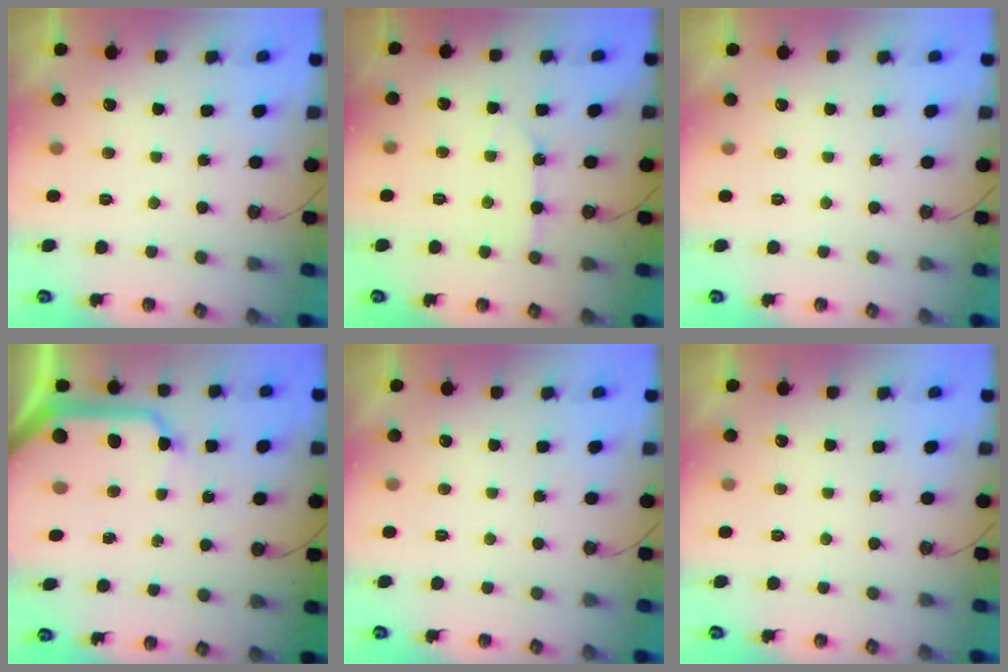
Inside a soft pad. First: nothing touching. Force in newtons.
{"total": 6.9, "press": 6.9, "slide": 0.8}
{"total": 0.0}
{"total": 15.6, "press": 15.4, "slide": 2.2}
{"total": 0.0}
{"total": 0.0}